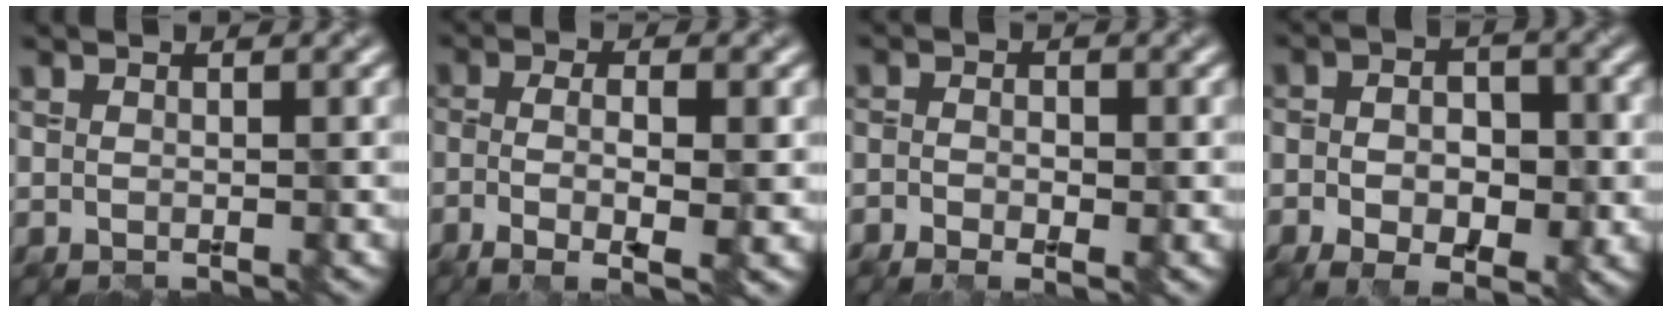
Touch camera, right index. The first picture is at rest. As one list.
[{"total": 4.7, "force": [-1.7, 0.9, 4.3], "torque": [-0.080, -0.005, -0.019]}, {"total": 2.4, "force": [-1.8, 0.5, 1.5], "torque": [-0.028, 0.002, -0.021]}, {"total": 6.2, "force": [-2.5, 3.3, 4.6], "torque": [-0.076, 0.001, -0.034]}]